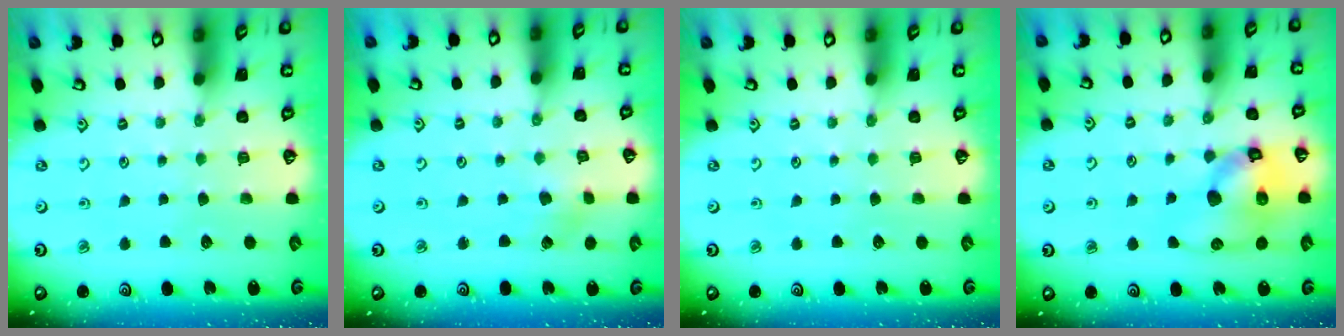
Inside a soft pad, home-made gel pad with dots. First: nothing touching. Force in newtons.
{"total": 2.3, "press": 2.3, "slide": 0.3}
{"total": 0.0}
{"total": 14.9, "press": 14.7, "slide": 2.4}